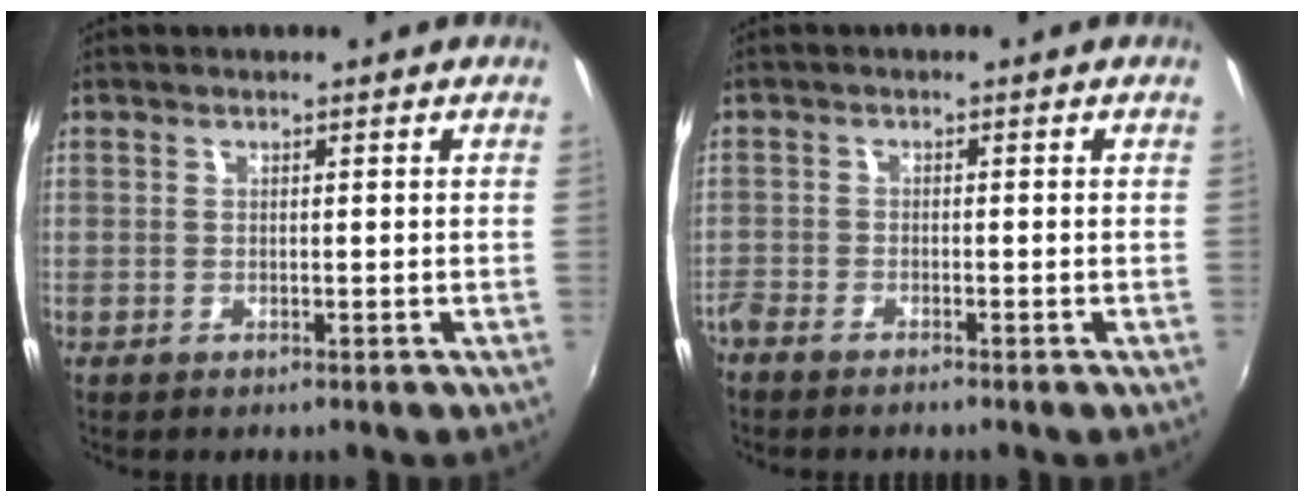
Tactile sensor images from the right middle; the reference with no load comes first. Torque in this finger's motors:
{"motor_torque": [0.99, -0.94, 0.39, 0.21]}